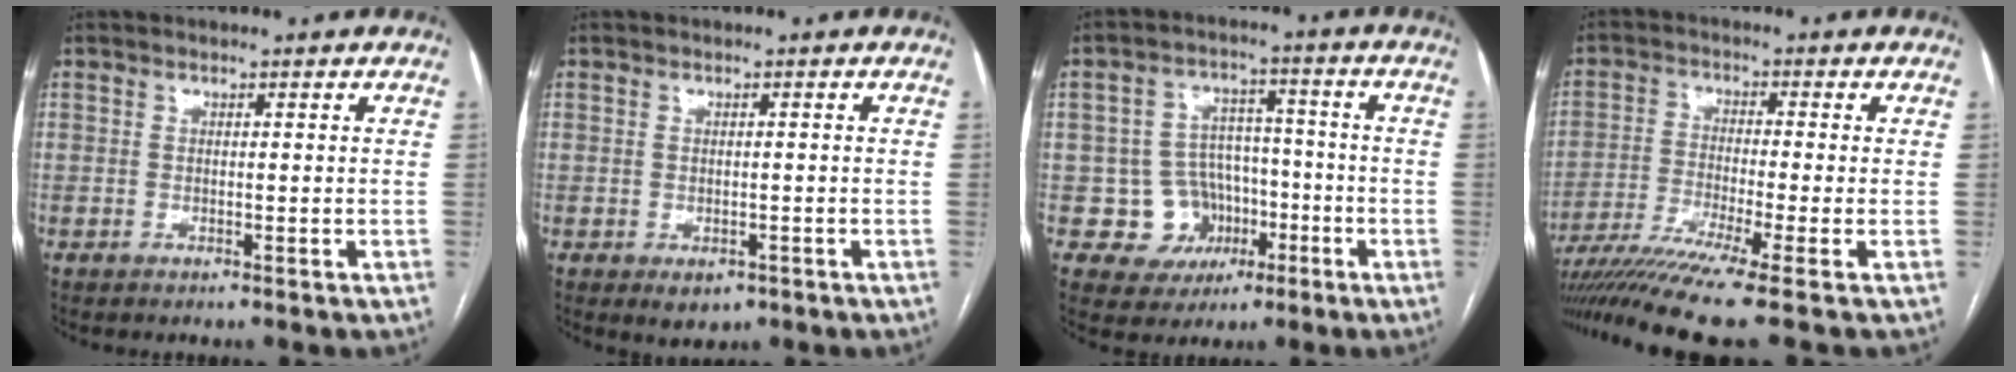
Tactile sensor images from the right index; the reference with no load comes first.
{"total": 2.3, "force": [-1.0, 1.8, 1.0], "torque": [-0.007, 0.002, -0.003]}
{"total": 8.3, "force": [-2.6, 7.7, 1.7], "torque": [-0.017, 0.025, -0.031]}
{"total": 11.6, "force": [-8.8, -2.3, 7.1], "torque": [-0.117, -0.030, -0.145]}